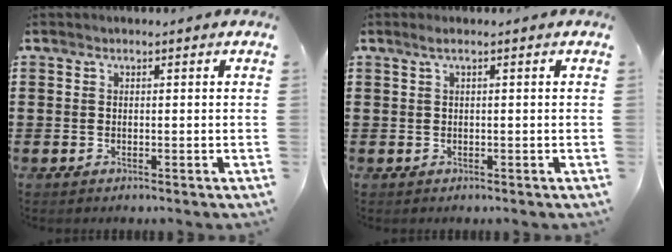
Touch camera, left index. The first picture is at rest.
{"total": 1.0, "force": [0.1, 0.0, 1.0], "torque": [-0.016, -0.005, 0.002]}